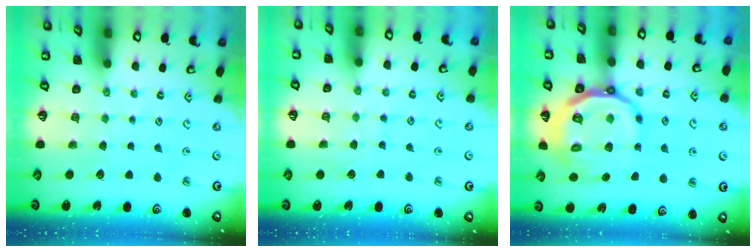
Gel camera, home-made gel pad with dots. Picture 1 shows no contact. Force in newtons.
{"total": 6.2, "press": 6.1, "slide": 0.6}
{"total": 18.0, "press": 17.7, "slide": 3.1}